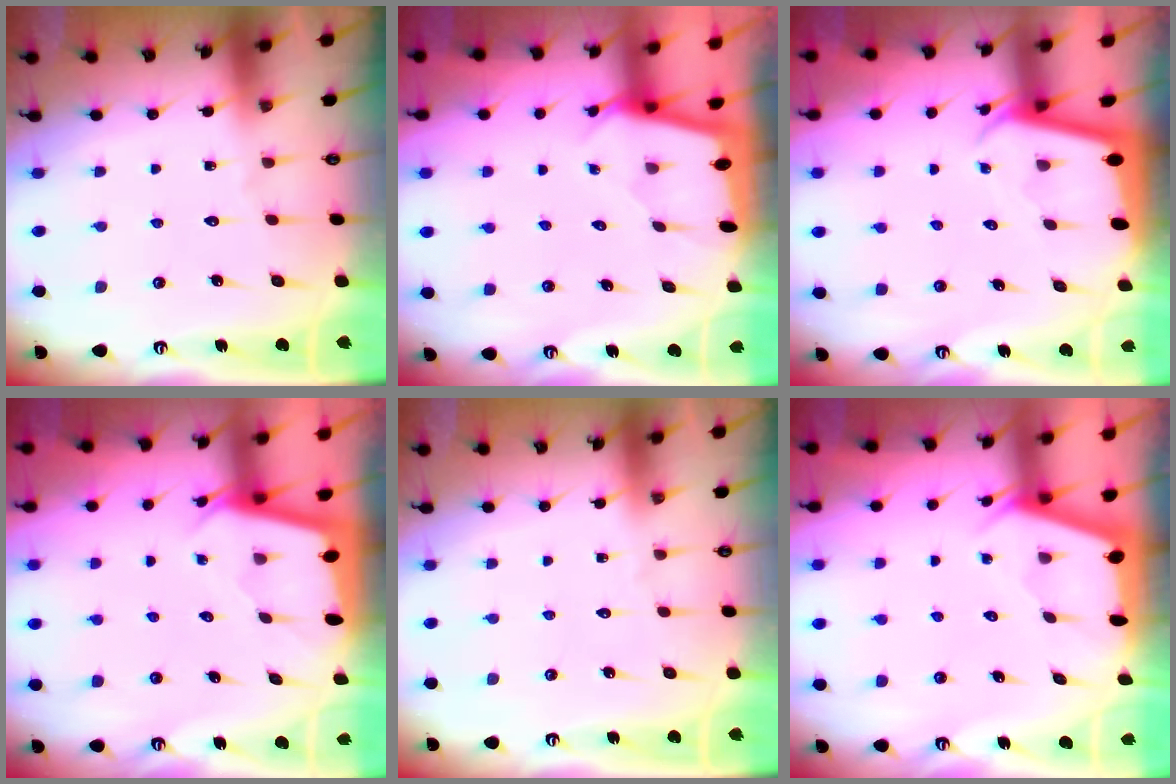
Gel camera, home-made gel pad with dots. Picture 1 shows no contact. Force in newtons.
{"total": 1.7, "press": 1.6, "slide": 0.2}
{"total": 2.2, "press": 2.2, "slide": 0.1}
{"total": 1.9, "press": 1.9, "slide": 0.3}
{"total": 0.0}
{"total": 2.3, "press": 2.3, "slide": 0.3}